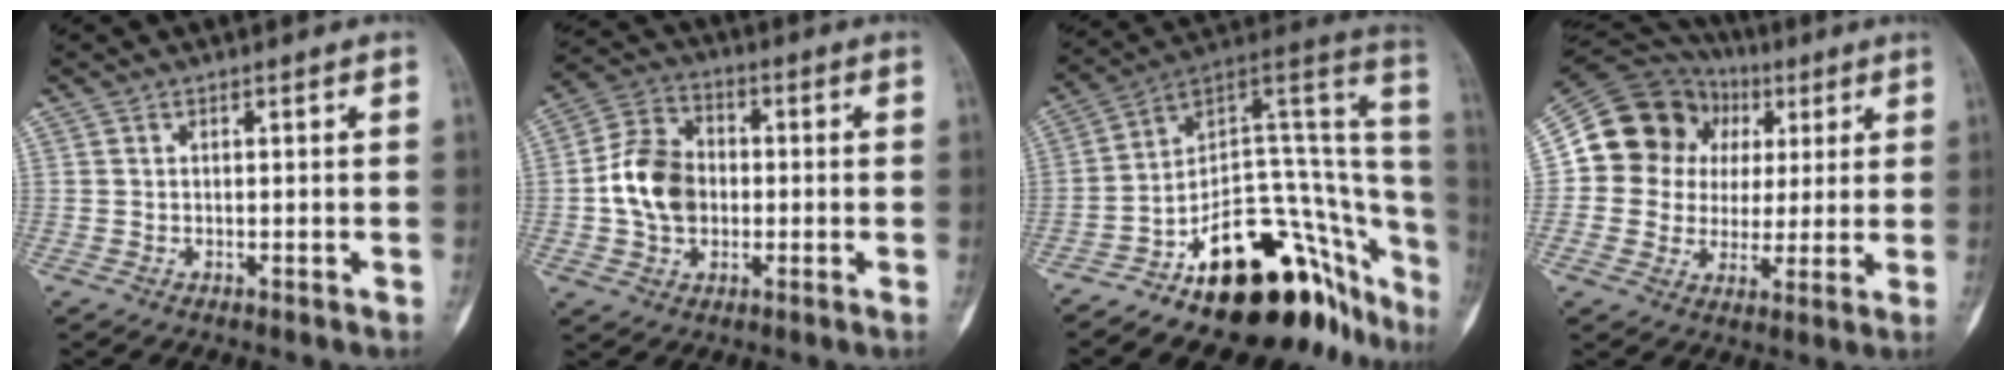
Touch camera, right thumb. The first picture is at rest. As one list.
[{"total": 11.0, "force": [-0.7, 8.4, 7.2], "torque": [-0.115, 0.024, -0.020]}, {"total": 29.5, "force": [-16.3, 13.5, 20.6], "torque": [-0.152, 0.113, -0.230]}, {"total": 17.1, "force": [4.0, 15.4, 6.1], "torque": [-0.065, 0.034, 0.075]}]